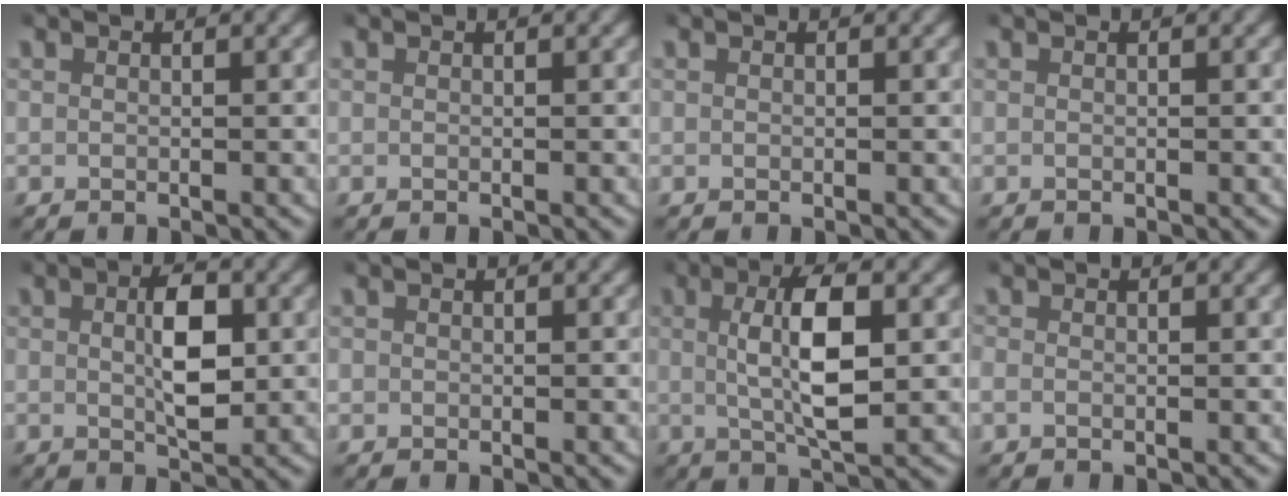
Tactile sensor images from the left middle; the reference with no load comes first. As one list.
[{"total": 0.0}, {"total": 0.0}, {"total": 0.0}, {"total": 4.2, "force": [0.4, 1.8, 3.8], "torque": [-0.062, -0.009, 0.009]}, {"total": 0.9, "force": [-0.1, 0.9, 0.2], "torque": [-0.008, -0.003, -0.002]}, {"total": 5.6, "force": [0.6, 1.4, 5.3], "torque": [-0.089, -0.003, 0.013]}, {"total": 1.2, "force": [-0.4, 1.0, 0.5], "torque": [-0.018, -0.004, -0.007]}]